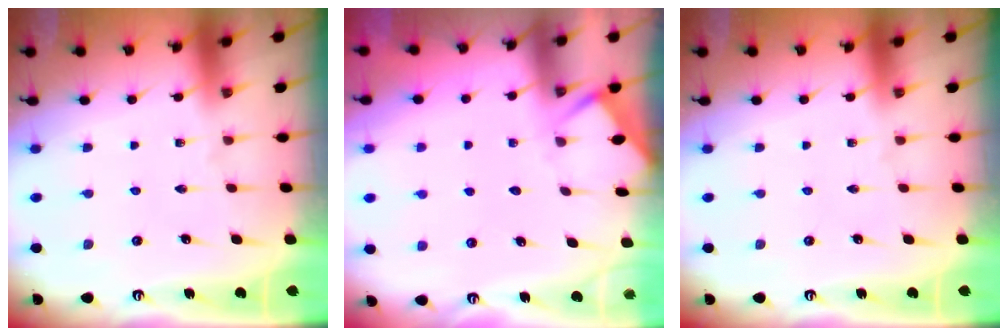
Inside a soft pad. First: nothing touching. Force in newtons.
{"total": 4.4, "press": 4.4, "slide": 0.4}
{"total": 0.0}